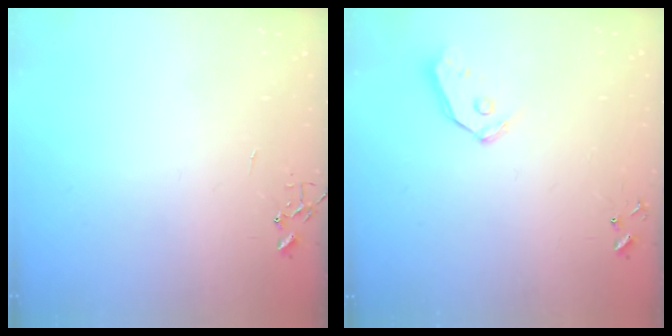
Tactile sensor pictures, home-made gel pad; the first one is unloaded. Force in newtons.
{"total": 4.8, "press": 4.8, "slide": 0.5}